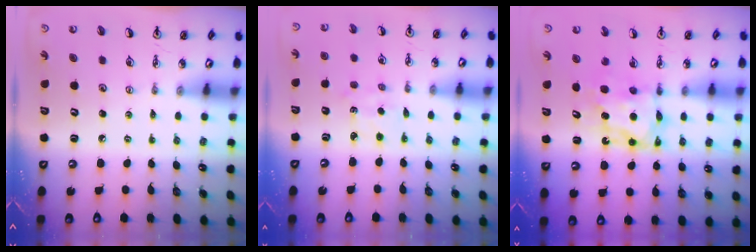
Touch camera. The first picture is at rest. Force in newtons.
{"total": 1.7, "press": 1.7, "slide": 0.3}
{"total": 7.0, "press": 7.0, "slide": 0.7}